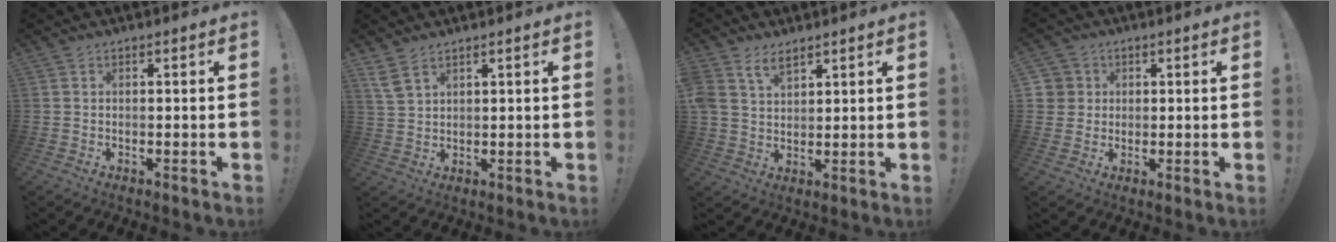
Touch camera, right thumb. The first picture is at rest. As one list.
[{"total": 4.9, "force": [3.5, 2.1, 2.7], "torque": [-0.054, -0.013, 0.068]}, {"total": 6.6, "force": [4.4, 3.7, 3.2], "torque": [-0.068, -0.010, 0.087]}, {"total": 4.6, "force": [1.2, 4.4, 0.5], "torque": [-0.006, -0.002, 0.024]}]